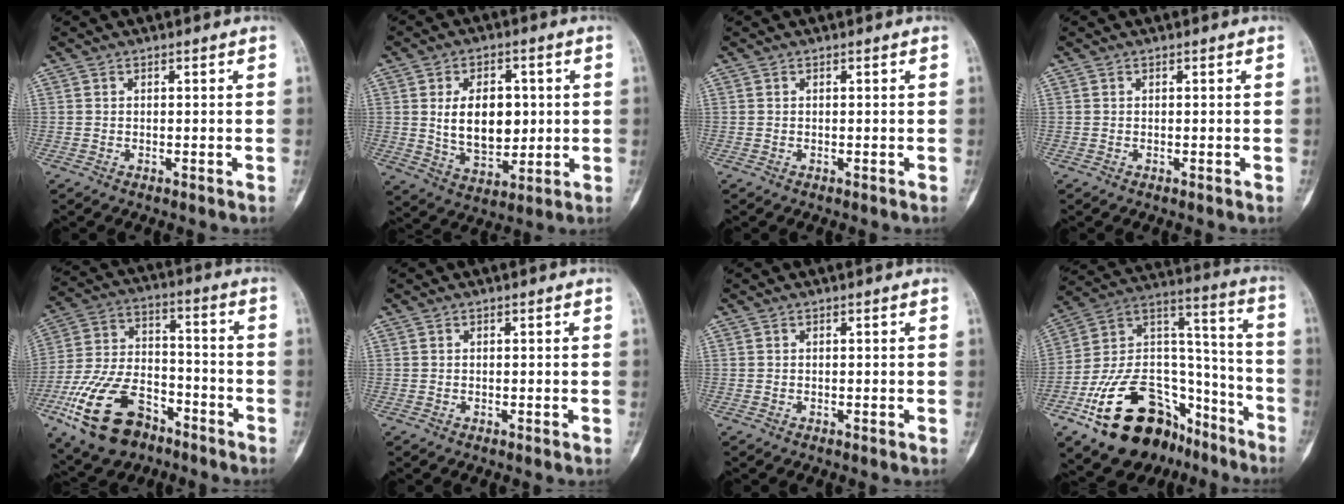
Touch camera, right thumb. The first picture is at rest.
{"total": 12.2, "force": [1.4, 7.8, 9.3], "torque": [-0.121, -0.014, 0.036]}
{"total": 0.0}
{"total": 0.0}
{"total": 18.9, "force": [-10.2, 10.8, 11.7], "torque": [-0.221, 0.059, -0.181]}
{"total": 0.0}
{"total": 0.0}
{"total": 28.5, "force": [-16.2, 16.3, 16.8], "torque": [-0.274, 0.099, -0.263]}